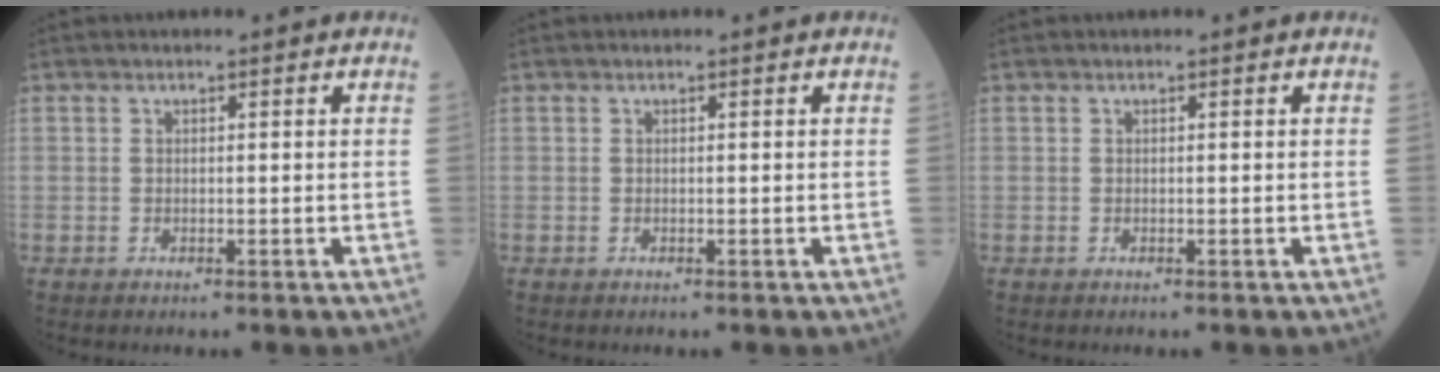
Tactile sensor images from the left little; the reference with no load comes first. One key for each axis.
{"total": 0.0}
{"total": 0.0}